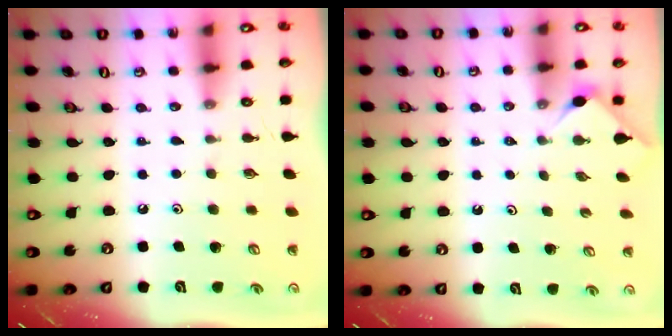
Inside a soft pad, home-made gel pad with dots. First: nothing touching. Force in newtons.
{"total": 2.7, "press": 2.7, "slide": 0.5}